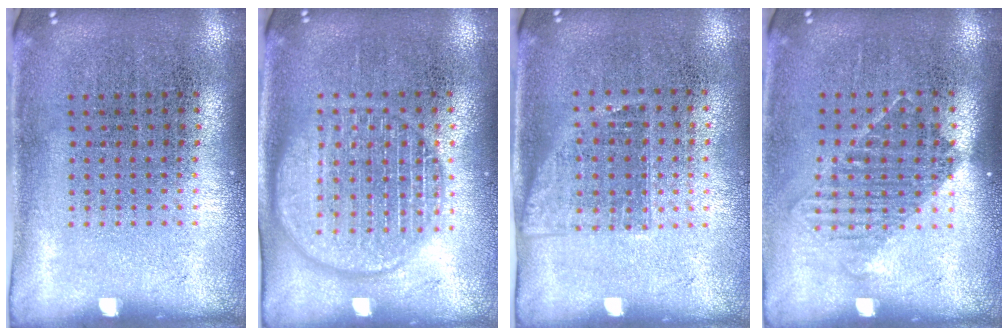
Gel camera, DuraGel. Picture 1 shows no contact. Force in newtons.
{"total": 3.1, "press": 3.1, "slide": 0.4}
{"total": 1.2, "press": 1.0, "slide": 0.7}
{"total": 1.2, "press": 1.0, "slide": 0.7}